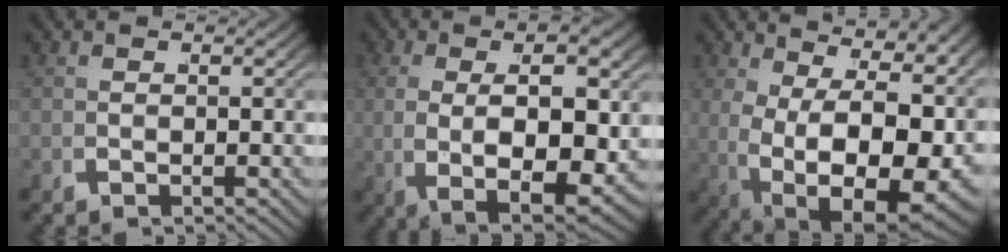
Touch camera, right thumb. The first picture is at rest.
{"total": 10.1, "force": [-0.7, 4.9, 8.9], "torque": [-0.167, -0.029, 0.013]}
{"total": 15.5, "force": [0.5, 9.5, 12.2], "torque": [-0.225, -0.061, 0.049]}